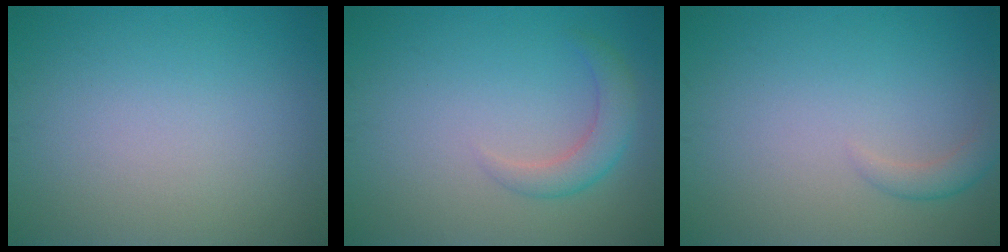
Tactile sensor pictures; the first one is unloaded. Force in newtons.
{"total": 2.5, "press": 2.5, "slide": 0.1}
{"total": 1.5, "press": 1.5, "slide": 0.1}